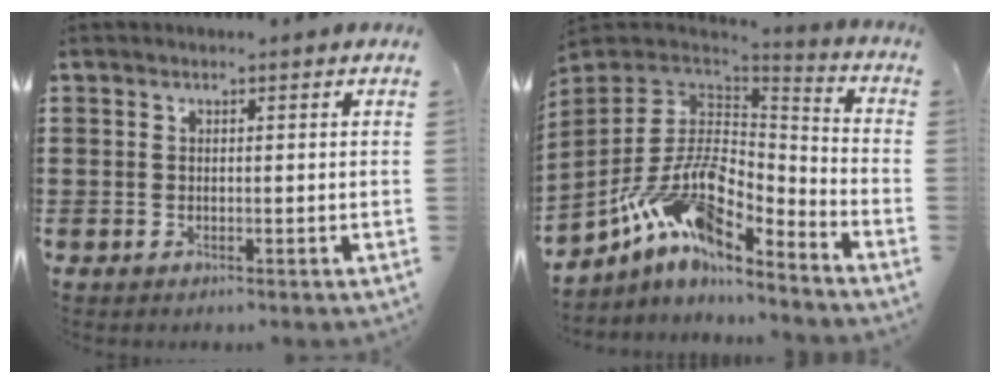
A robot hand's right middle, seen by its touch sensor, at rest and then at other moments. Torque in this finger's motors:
{"motor_torque": [2.14, 0.00, 0.77, 0.21]}